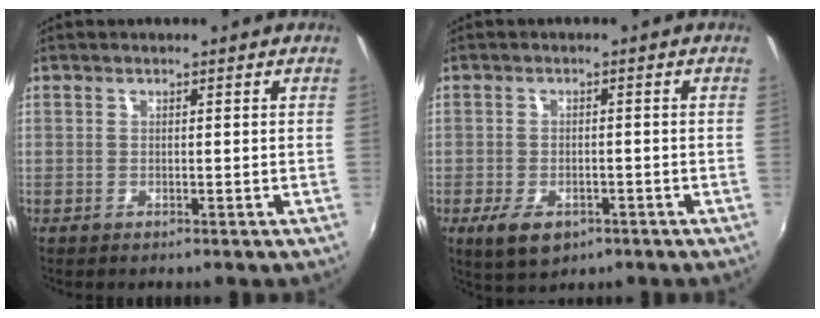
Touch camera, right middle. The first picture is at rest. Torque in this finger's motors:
{"motor_torque": [0.78, -0.71, 0.07, 0.07]}